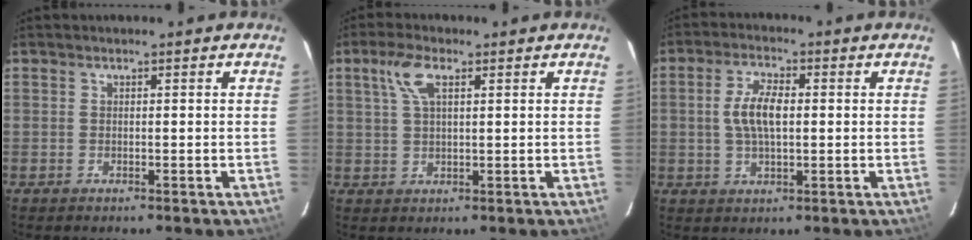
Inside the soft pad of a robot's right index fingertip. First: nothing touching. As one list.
[{"total": 5.4, "force": [2.4, 2.1, 4.4], "torque": [-0.089, 0.012, 0.047]}, {"total": 6.9, "force": [0.5, 3.0, 6.1], "torque": [-0.121, 0.008, 0.010]}]